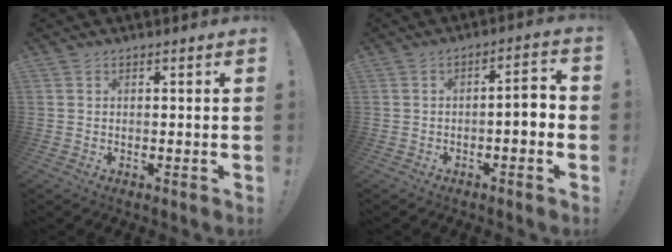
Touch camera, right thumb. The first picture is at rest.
{"total": 5.0, "force": [-1.9, 0.6, 4.5], "torque": [-0.076, 0.009, -0.035]}